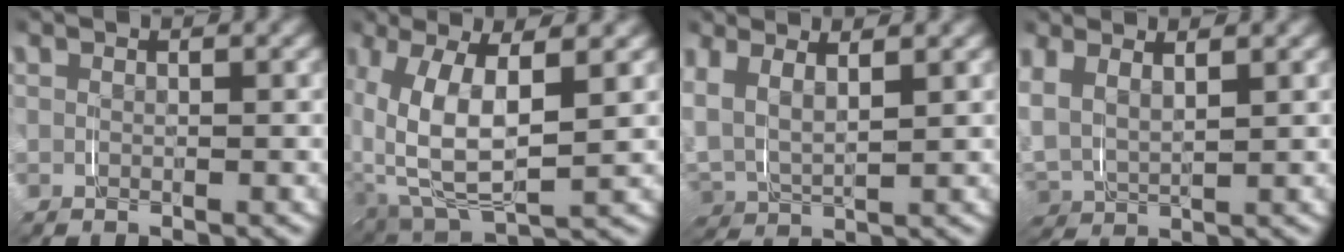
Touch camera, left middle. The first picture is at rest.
{"total": 5.4, "force": [0.7, 3.0, 4.5], "torque": [-0.089, -0.009, 0.016]}
{"total": 4.7, "force": [1.6, 3.9, 2.1], "torque": [-0.072, -0.010, 0.018]}
{"total": 4.9, "force": [1.3, 4.3, 1.9], "torque": [-0.079, -0.013, 0.016]}